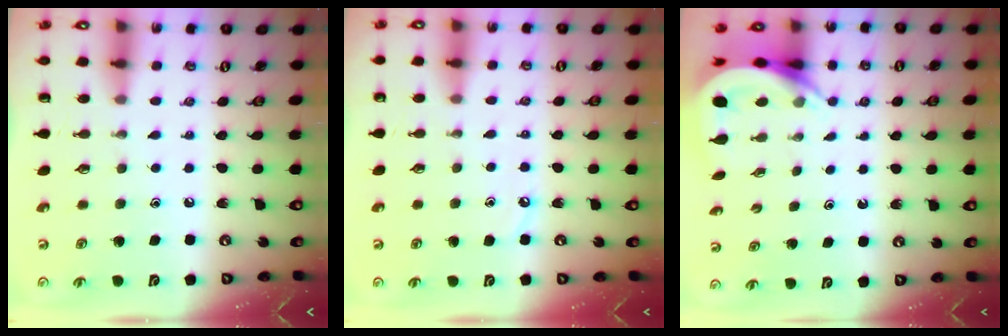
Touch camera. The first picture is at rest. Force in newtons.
{"total": 3.5, "press": 3.4, "slide": 0.5}
{"total": 5.1, "press": 5.0, "slide": 0.6}